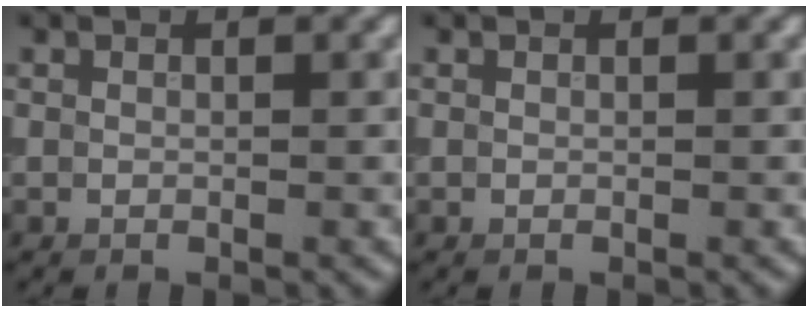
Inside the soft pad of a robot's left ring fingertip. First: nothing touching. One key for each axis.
{"total": 0.0}